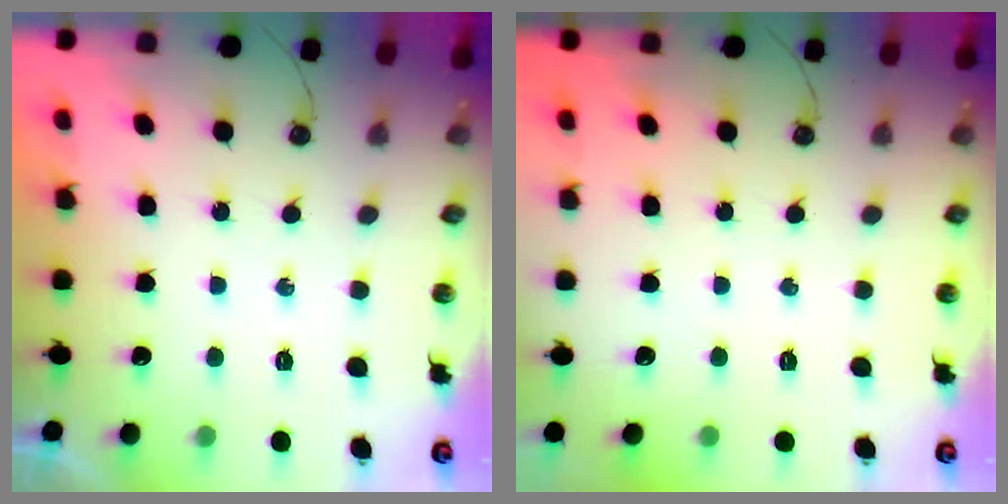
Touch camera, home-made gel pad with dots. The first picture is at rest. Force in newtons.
{"total": 0.0}